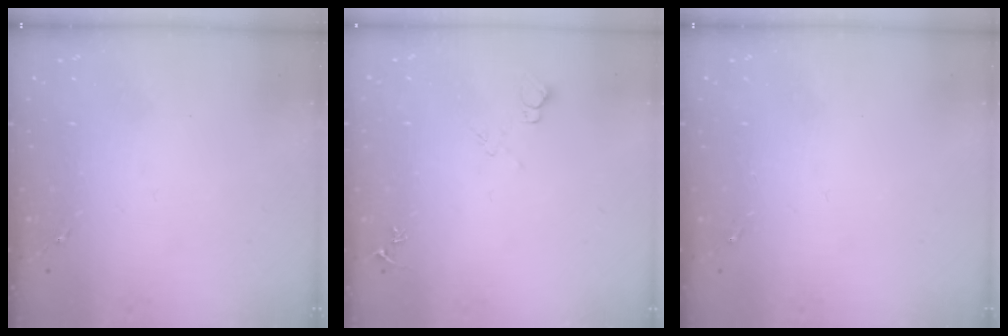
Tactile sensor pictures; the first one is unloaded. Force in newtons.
{"total": 6.7, "press": 6.7, "slide": 0.8}
{"total": 0.0}